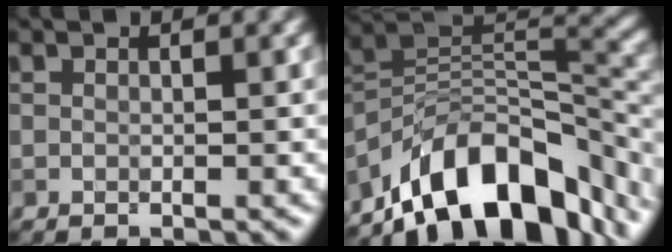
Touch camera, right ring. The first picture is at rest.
{"total": 12.7, "force": [-8.5, 5.4, 7.9], "torque": [-0.124, 0.022, -0.155]}